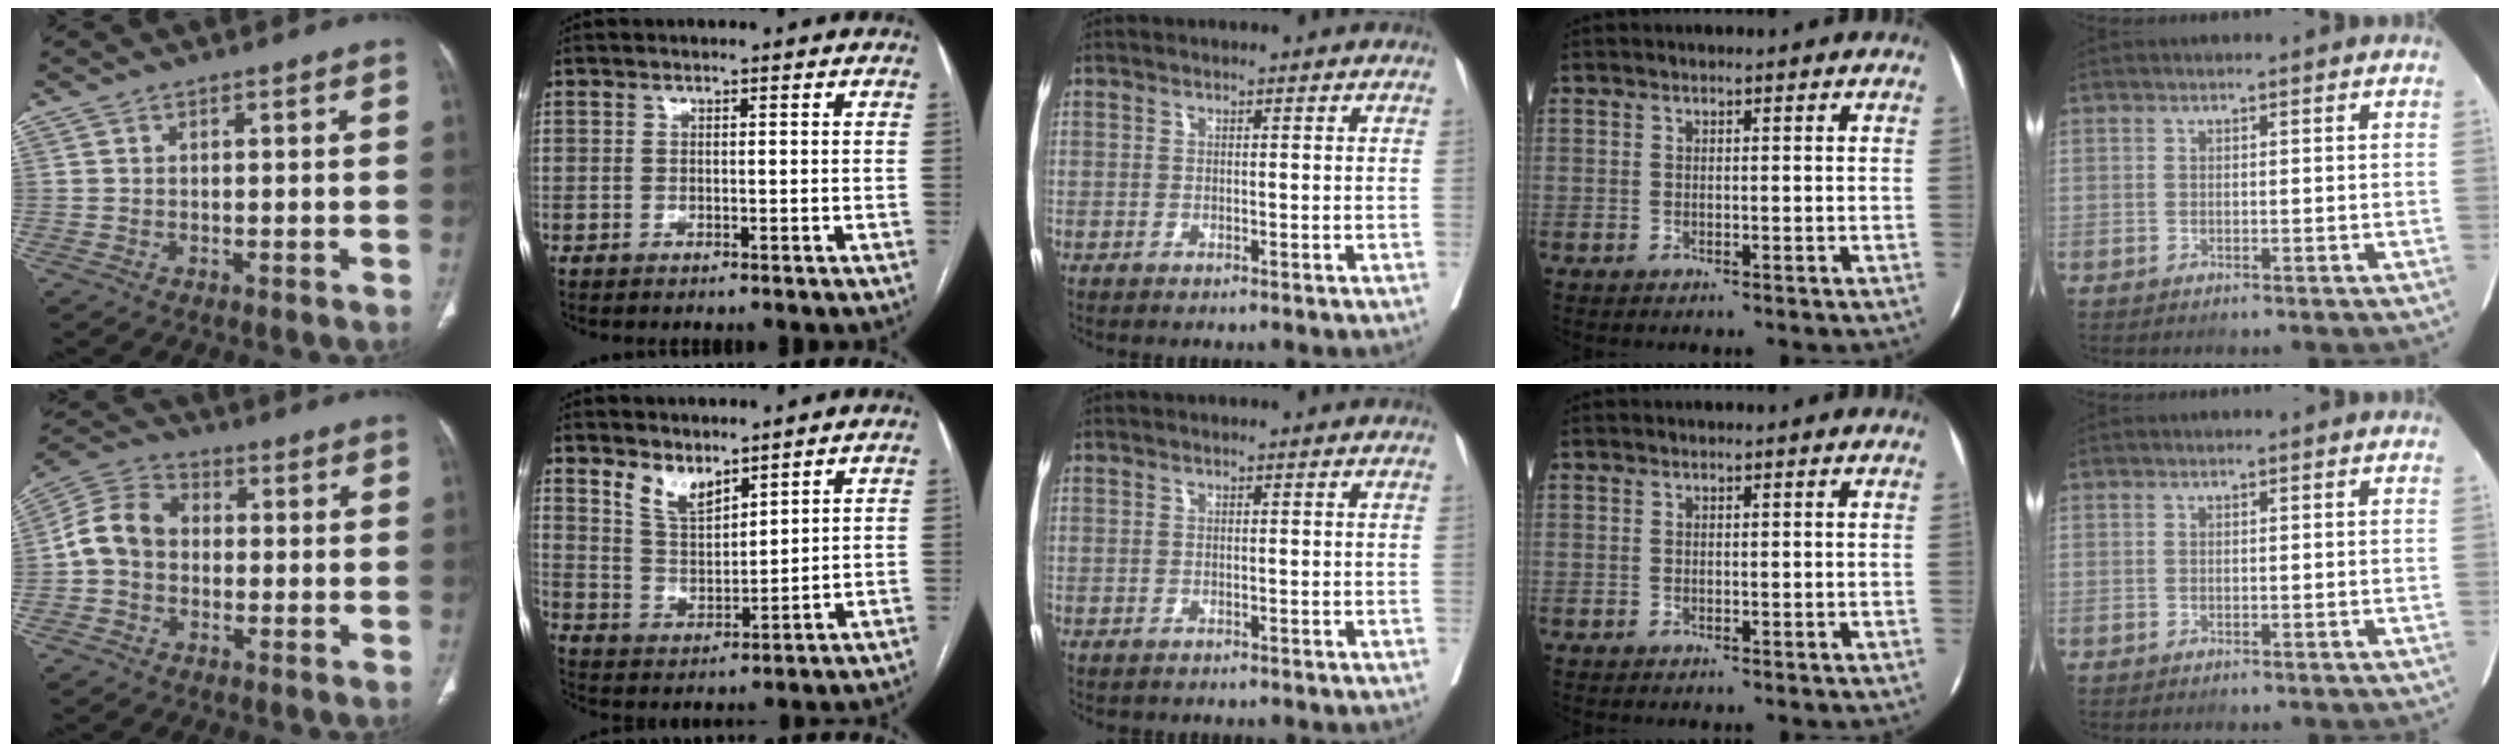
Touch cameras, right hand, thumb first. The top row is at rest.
{"thumb": {"total": 9.1, "force": [-0.7, 7.4, 5.3], "torque": [-0.089, 0.032, -0.028]}, "index": {"total": 6.0, "force": [4.7, 2.5, 2.8], "torque": [-0.053, -0.004, 0.101]}}